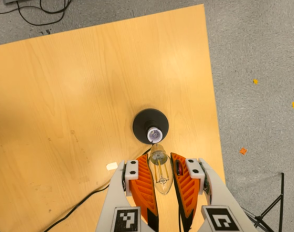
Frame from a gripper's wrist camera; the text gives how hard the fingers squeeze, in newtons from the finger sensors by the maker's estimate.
{"total": 19.4, "left": 21.9, "right": 17.0}